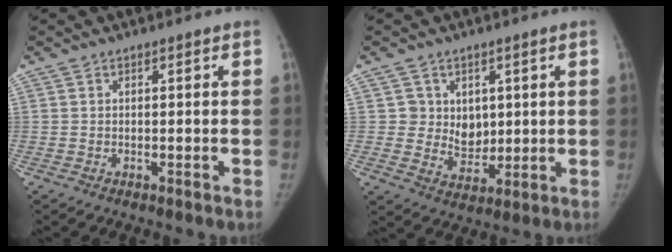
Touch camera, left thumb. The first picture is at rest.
{"total": 6.5, "force": [2.1, 5.9, 1.7], "torque": [0.010, -0.011, 0.041]}